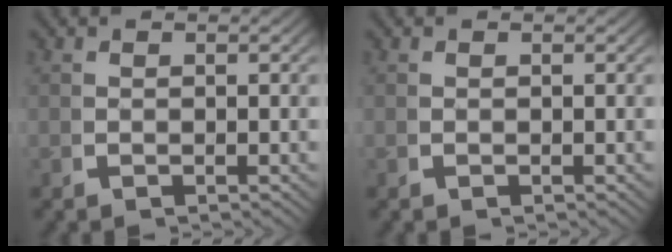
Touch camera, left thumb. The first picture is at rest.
{"total": 0.0}